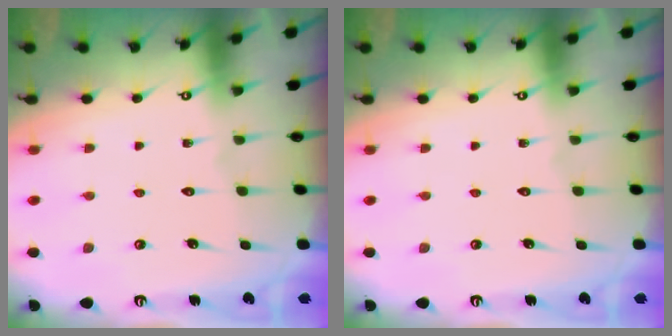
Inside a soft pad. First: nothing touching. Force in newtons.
{"total": 0.0}